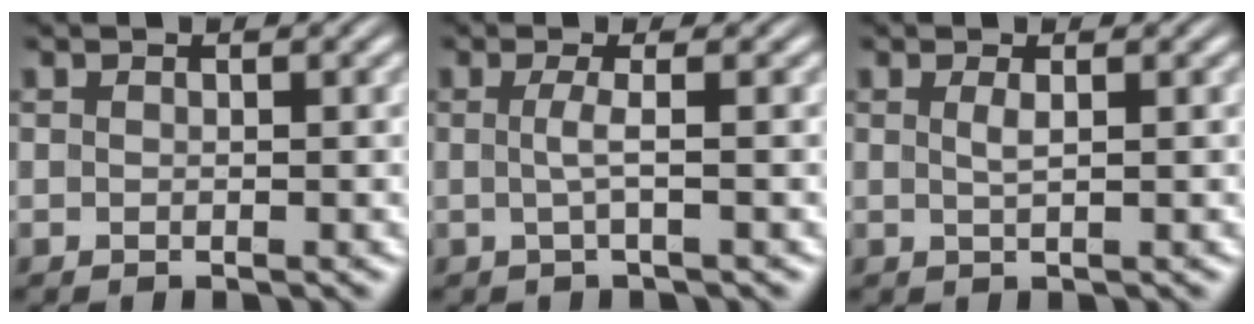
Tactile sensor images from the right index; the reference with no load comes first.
{"total": 1.7, "force": [-0.3, -0.4, 1.6], "torque": [-0.034, -0.003, -0.003]}
{"total": 1.0, "force": [0.2, -0.3, 0.9], "torque": [-0.020, -0.009, 0.009]}